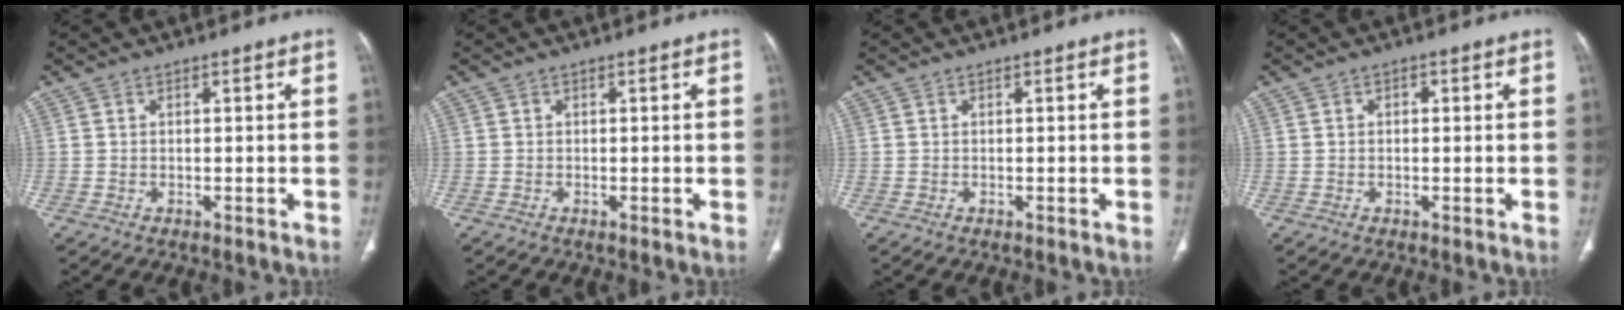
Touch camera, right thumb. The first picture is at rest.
{"total": 0.0}
{"total": 0.0}
{"total": 1.1, "force": [0.3, 0.8, 0.7], "torque": [-0.009, 0.002, 0.003]}